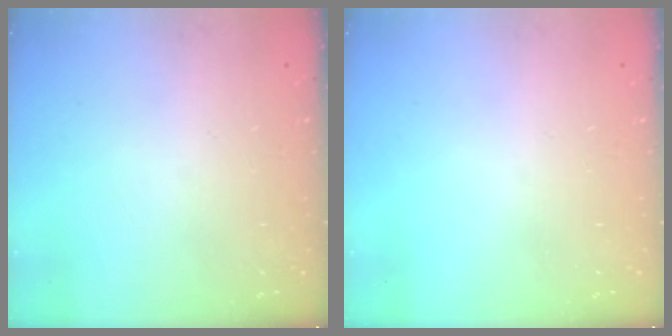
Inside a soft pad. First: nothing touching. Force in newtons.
{"total": 0.0}